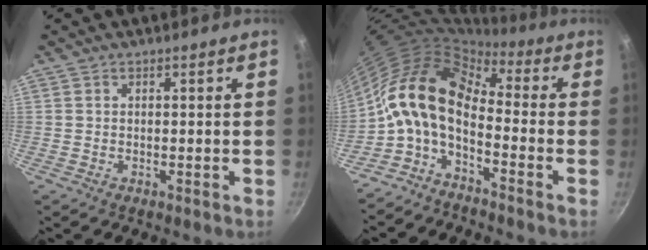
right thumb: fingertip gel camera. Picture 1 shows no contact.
{"total": 13.2, "force": [-2.8, 7.3, 10.7], "torque": [-0.191, 0.044, -0.075]}